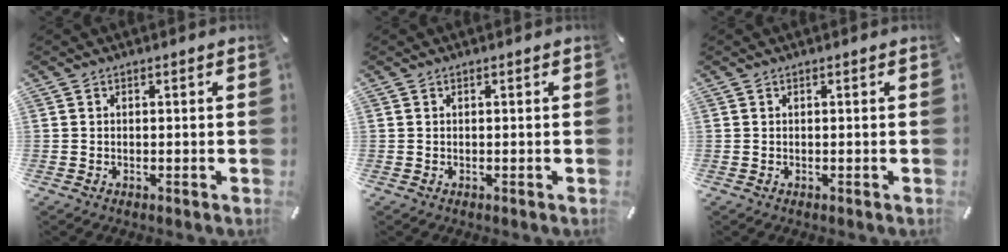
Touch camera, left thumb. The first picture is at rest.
{"total": 0.0}
{"total": 0.0}